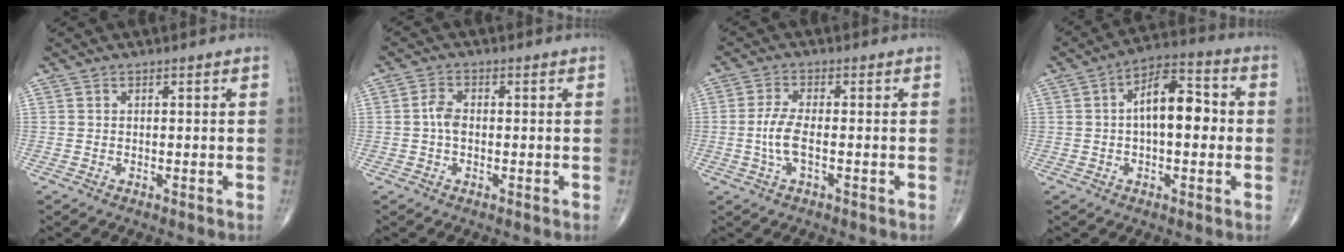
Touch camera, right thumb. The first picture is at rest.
{"total": 3.0, "force": [-0.2, 1.8, 2.3], "torque": [-0.048, 0.006, -0.010]}
{"total": 5.2, "force": [-1.0, 1.8, 4.8], "torque": [-0.112, 0.004, -0.022]}
{"total": 11.7, "force": [0.7, 5.8, 10.2], "torque": [-0.146, 0.031, 0.002]}